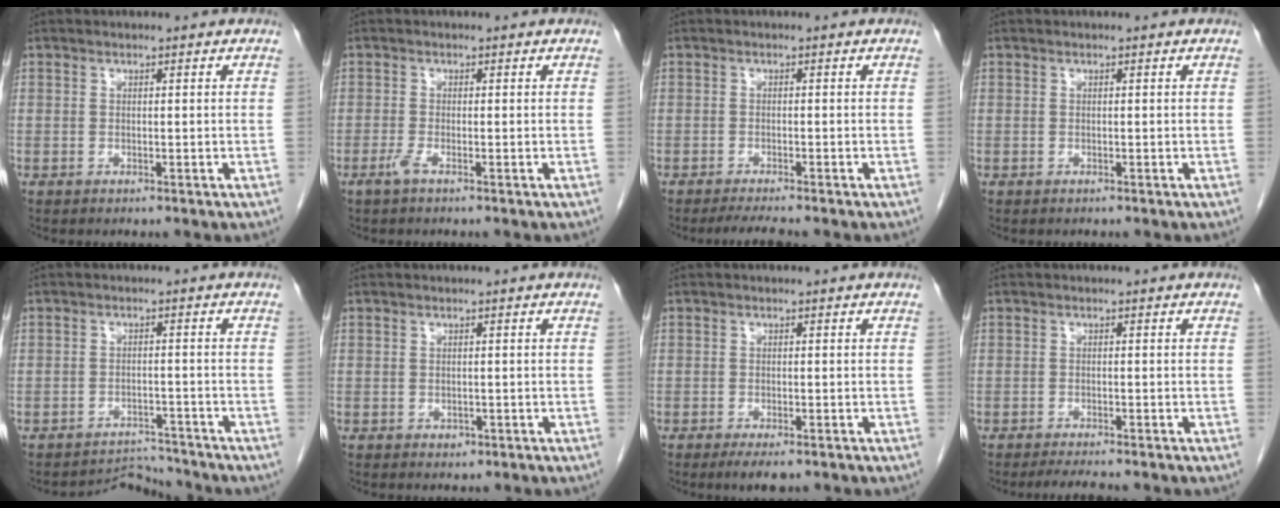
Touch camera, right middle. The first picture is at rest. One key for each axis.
{"total": 1.4, "fx": -0.8, "fy": 0.0, "fz": 1.1, "tx": -0.027, "ty": -0.003, "tz": -0.021}
{"total": 2.9, "fx": -2.6, "fy": -0.3, "fz": 1.4, "tx": -0.028, "ty": -0.010, "tz": -0.044}
{"total": 0.0}
{"total": 3.7, "fx": -3.3, "fy": 0.1, "fz": -1.6, "tx": 0.034, "ty": 0.007, "tz": -0.047}
{"total": 0.9, "fx": -0.4, "fy": 0.7, "fz": 0.4, "tx": -0.008, "ty": 0.000, "tz": -0.001}
{"total": 3.2, "fx": -2.2, "fy": 0.9, "fz": 2.2, "tx": -0.031, "ty": -0.005, "tz": -0.031}
{"total": 2.9, "fx": -2.5, "fy": 0.0, "fz": 1.4, "tx": -0.025, "ty": -0.008, "tz": -0.039}